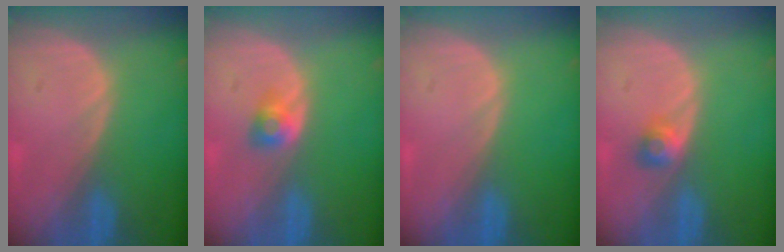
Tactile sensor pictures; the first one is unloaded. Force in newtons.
{"total": 2.7, "press": 2.4, "slide": 1.2}
{"total": 0.0}
{"total": 2.5, "press": 2.2, "slide": 1.2}